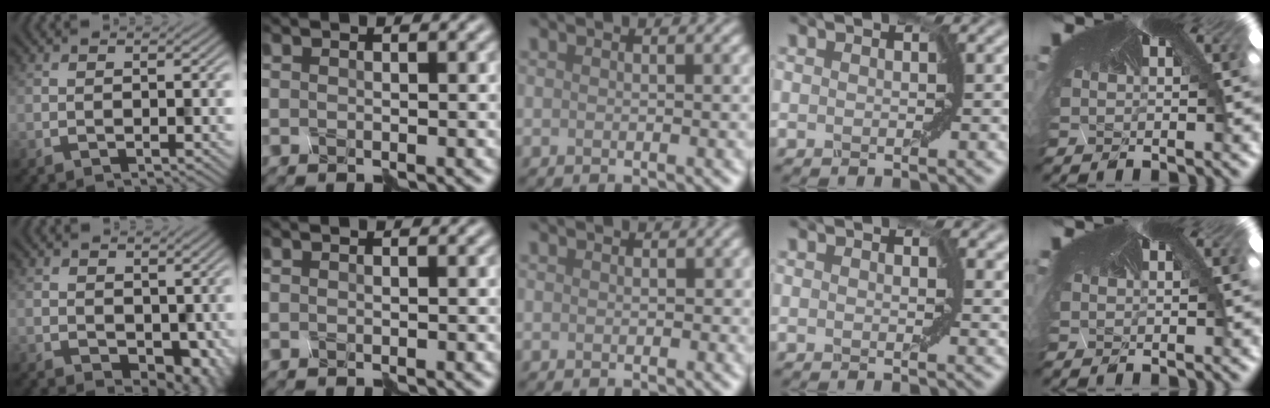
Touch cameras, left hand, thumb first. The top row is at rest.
{"thumb": {"total": 5.1, "force": [-1.1, 3.6, 3.4], "torque": [-0.055, -0.028, 0.004]}, "ring": {"total": 2.2, "force": [0.8, 1.5, 1.5], "torque": [-0.016, 0.001, 0.004]}}